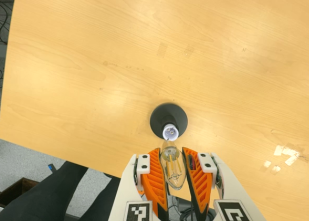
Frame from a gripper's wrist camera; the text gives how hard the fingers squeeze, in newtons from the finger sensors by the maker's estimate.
{"total": 23.2, "left": 26.1, "right": 20.3}